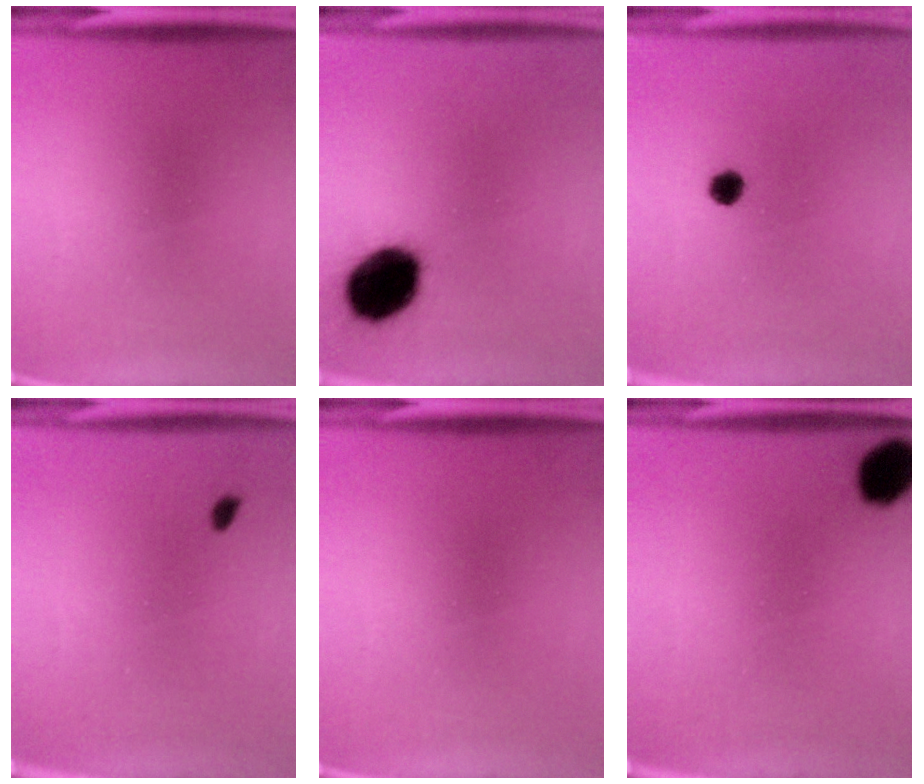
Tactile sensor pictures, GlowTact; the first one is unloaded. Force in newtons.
{"total": 15.4}
{"total": 1.8}
{"total": 0.9}
{"total": 0.0}
{"total": 7.7}